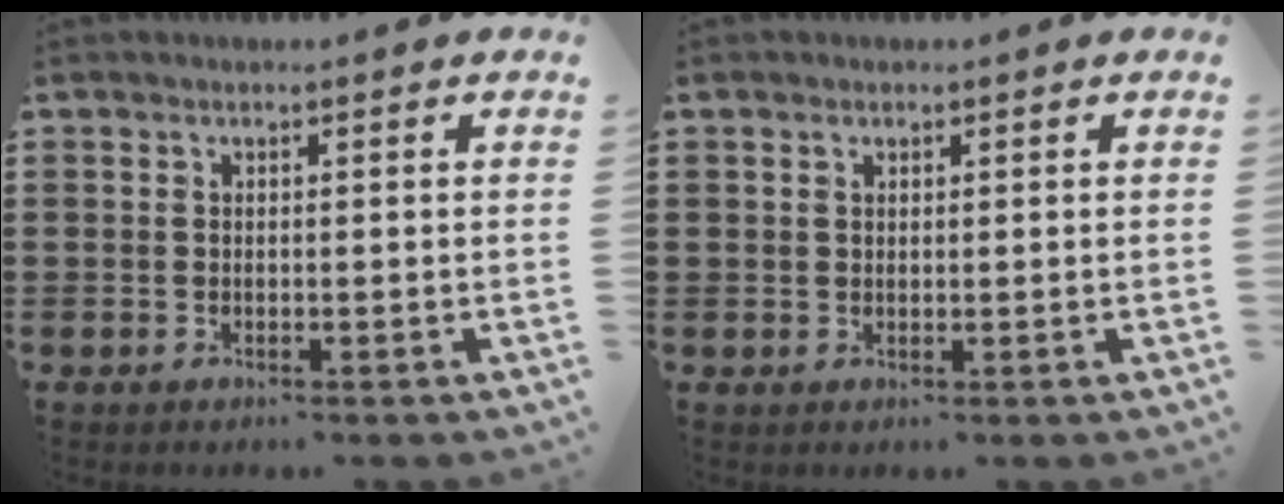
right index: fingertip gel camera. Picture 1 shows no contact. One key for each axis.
{"total": 0.9, "fx": 0.6, "fy": 0.5, "fz": 0.3, "tx": -0.008, "ty": 0.005, "tz": 0.012}